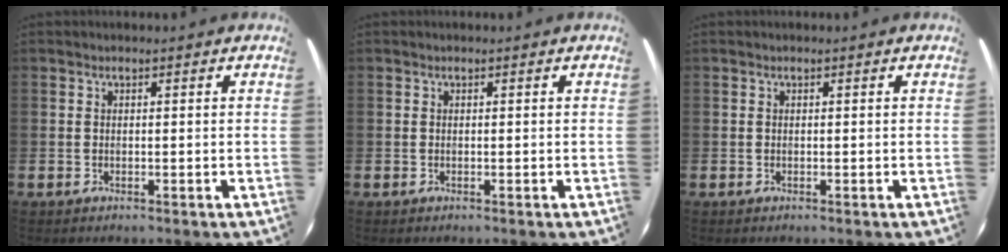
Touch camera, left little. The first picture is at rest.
{"total": 0.0}
{"total": 0.0}